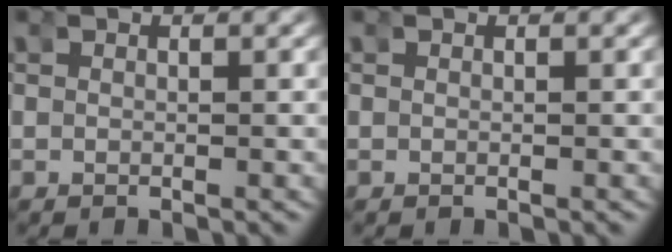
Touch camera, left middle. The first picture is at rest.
{"total": 0.0}